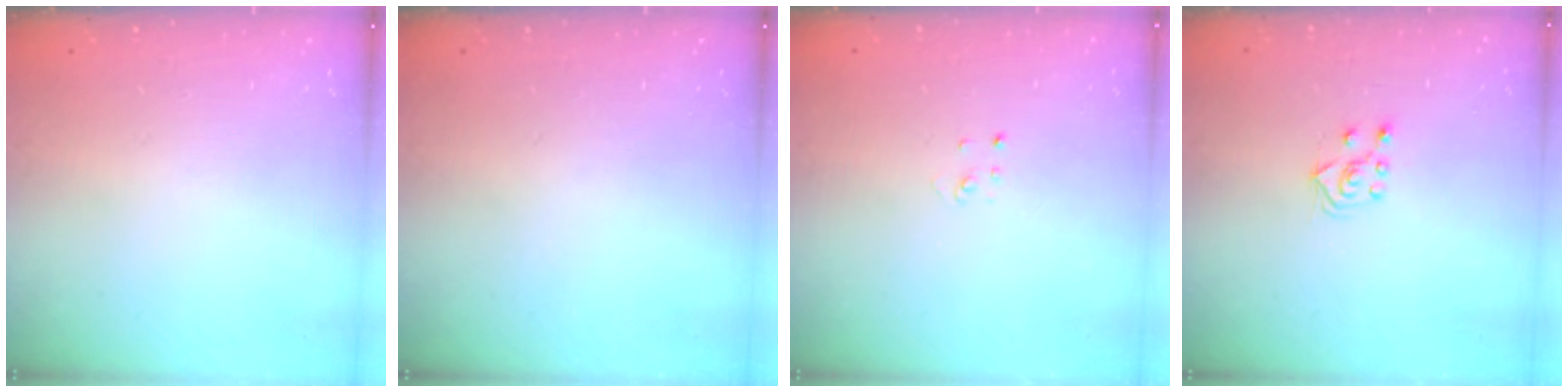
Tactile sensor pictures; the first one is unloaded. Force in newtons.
{"total": 0.0}
{"total": 2.0, "press": 2.0, "slide": 0.1}
{"total": 5.7, "press": 5.7, "slide": 0.8}